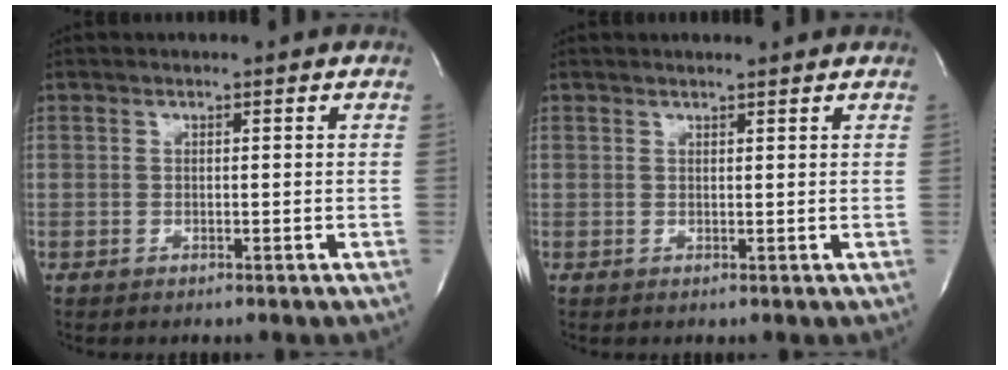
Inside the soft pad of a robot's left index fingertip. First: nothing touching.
{"total": 2.1, "force": [1.9, 0.2, 0.9], "torque": [-0.014, 0.008, 0.027]}